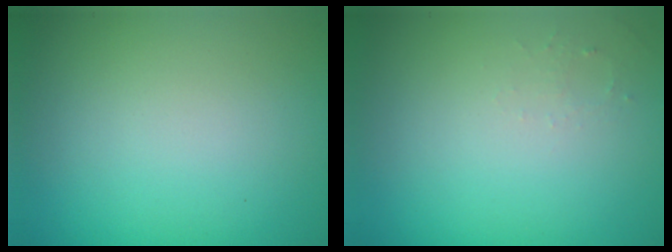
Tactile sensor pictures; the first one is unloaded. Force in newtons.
{"total": 0.8, "press": 0.8, "slide": 0.3}